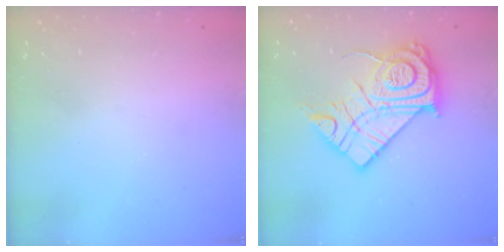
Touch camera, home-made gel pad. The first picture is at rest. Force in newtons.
{"total": 20.7, "press": 20.6, "slide": 1.9}